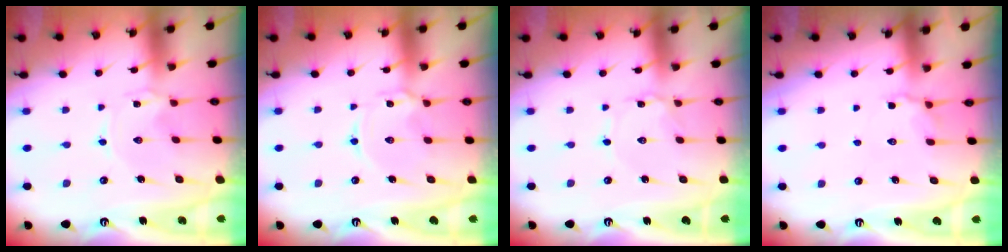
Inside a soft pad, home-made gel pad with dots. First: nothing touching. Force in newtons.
{"total": 2.6, "press": 2.5, "slide": 0.3}
{"total": 0.6, "press": 0.6, "slide": 0.1}
{"total": 5.4, "press": 5.0, "slide": 1.8}